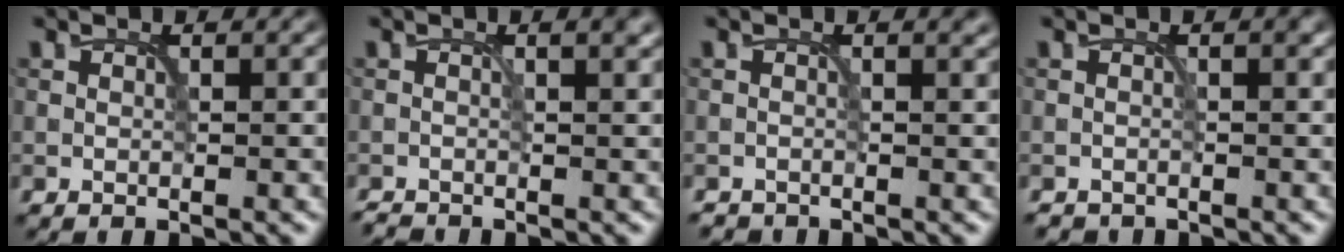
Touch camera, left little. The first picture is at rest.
{"total": 1.3, "force": [-0.6, 0.4, 1.1], "torque": [-0.017, -0.004, -0.012]}
{"total": 0.9, "force": [-0.7, 0.5, 0.2], "torque": [0.000, -0.010, -0.013]}
{"total": 0.8, "force": [-0.7, 0.3, 0.1], "torque": [0.000, -0.003, -0.014]}